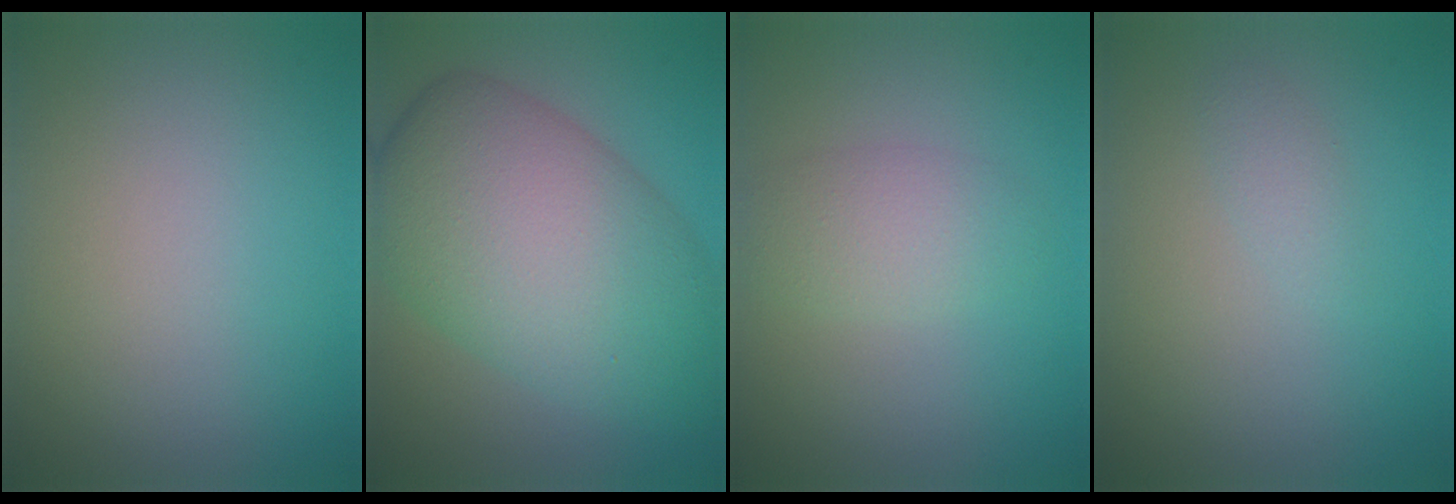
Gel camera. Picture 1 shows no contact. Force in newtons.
{"total": 11.8, "press": 11.8, "slide": 0.2}
{"total": 2.8, "press": 2.8, "slide": 0.1}
{"total": 1.1, "press": 1.1, "slide": 0.0}